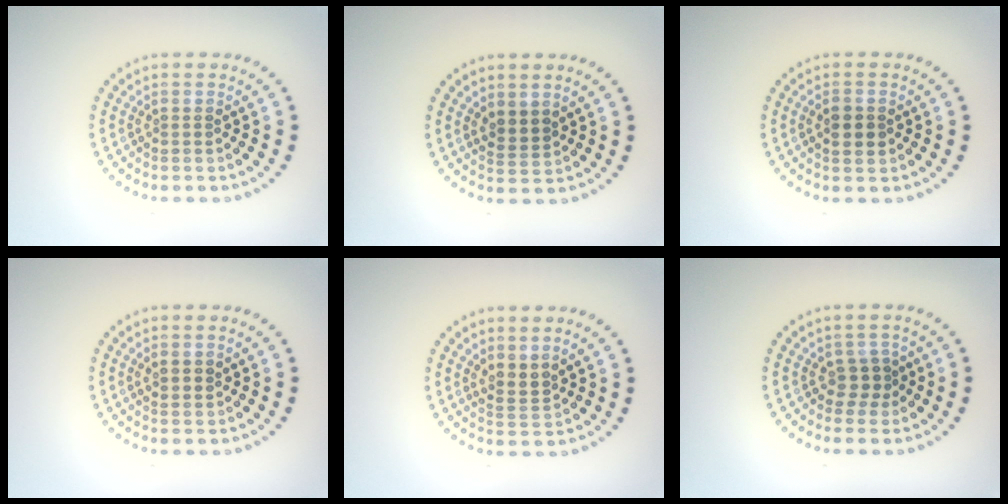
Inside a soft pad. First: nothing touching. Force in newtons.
{"total": 1.9, "press": 1.4, "slide": 1.2}
{"total": 2.2, "press": 2.2, "slide": 0.1}
{"total": 1.3, "press": 1.2, "slide": 0.7}
{"total": 2.0, "press": 1.5, "slide": 1.4}
{"total": 1.8, "press": 1.5, "slide": 1.0}